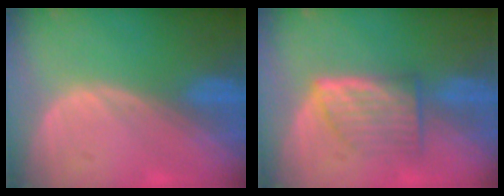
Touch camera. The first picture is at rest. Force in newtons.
{"total": 6.0, "press": 5.8, "slide": 1.7}